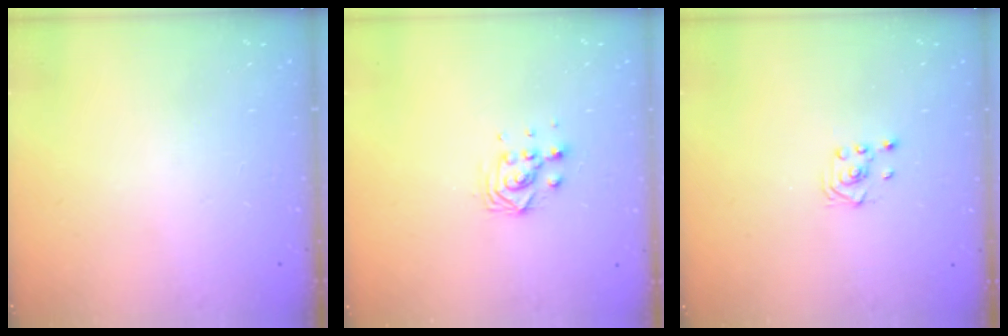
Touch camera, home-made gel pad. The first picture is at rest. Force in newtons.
{"total": 5.3, "press": 5.2, "slide": 0.2}
{"total": 1.6, "press": 1.4, "slide": 0.9}